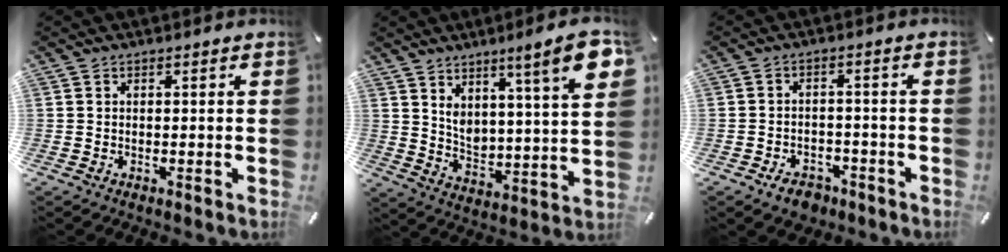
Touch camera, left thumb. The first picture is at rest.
{"total": 12.0, "force": [8.1, 2.5, 8.5], "torque": [-0.137, -0.052, 0.130]}
{"total": 4.6, "force": [-3.2, 3.0, 1.6], "torque": [-0.027, 0.017, -0.058]}